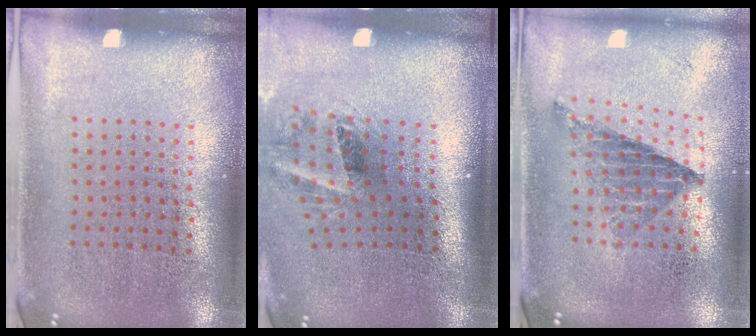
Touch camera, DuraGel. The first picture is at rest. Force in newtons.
{"total": 1.6, "press": 1.2, "slide": 1.0}
{"total": 0.8, "press": 0.8, "slide": 0.2}